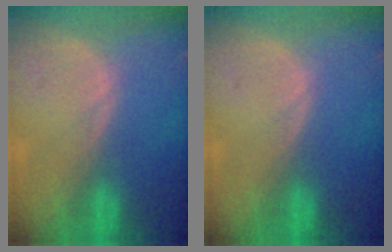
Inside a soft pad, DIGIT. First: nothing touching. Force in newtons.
{"total": 0.0}